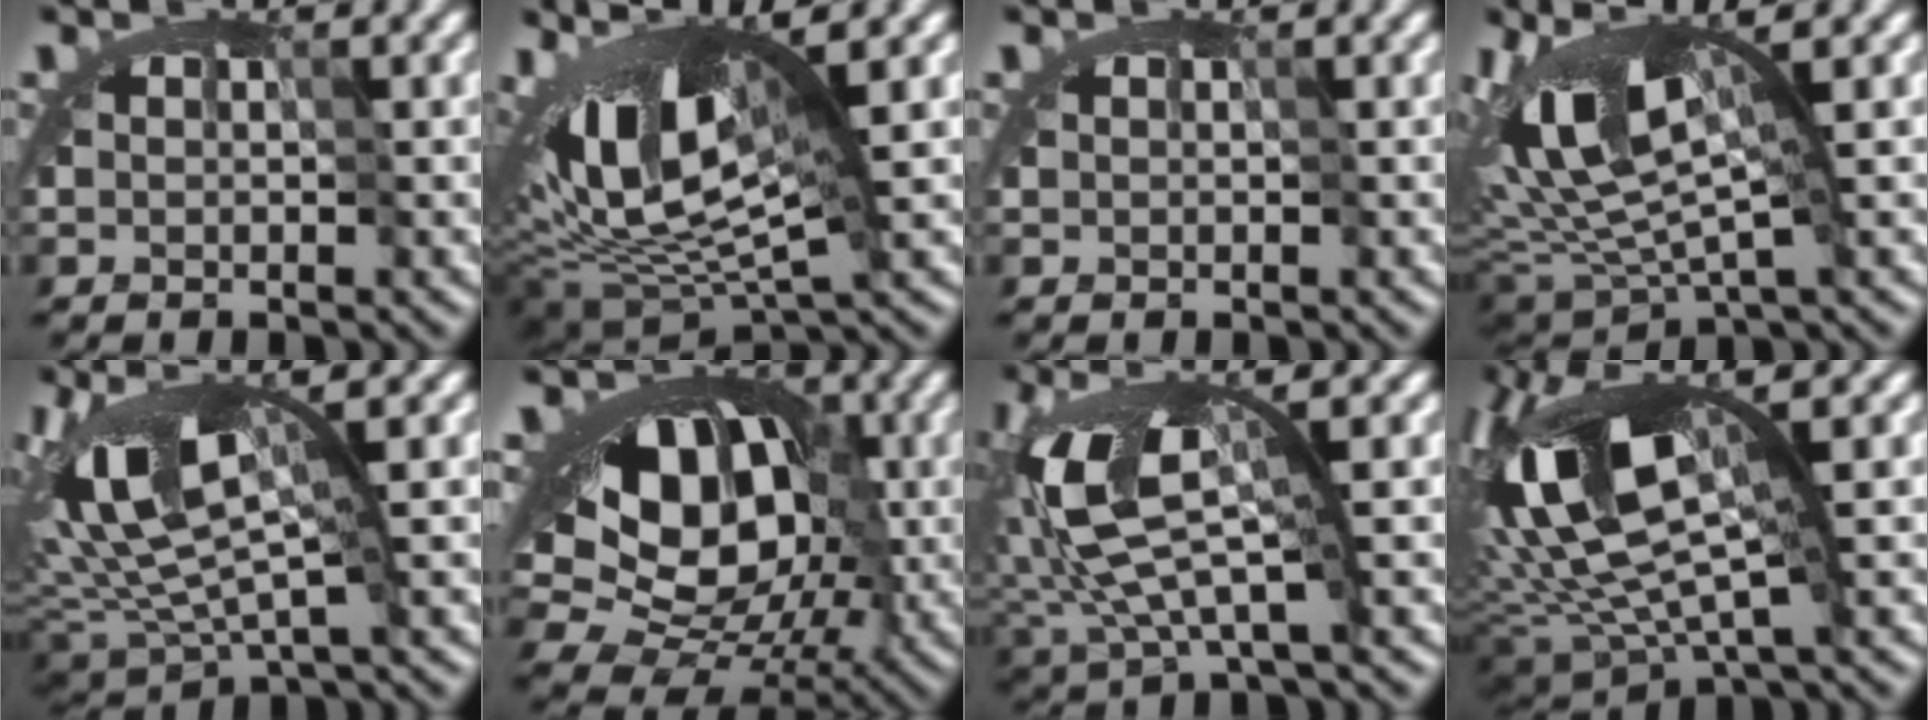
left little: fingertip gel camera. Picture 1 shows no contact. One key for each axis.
{"total": 12.1, "fx": -0.4, "fy": 4.8, "fz": 11.1, "tx": -0.185, "ty": -0.009, "tz": 0.012}
{"total": 0.0}
{"total": 8.0, "fx": 0.1, "fy": 2.8, "fz": 7.5, "tx": -0.151, "ty": -0.008, "tz": -0.002}
{"total": 6.9, "fx": -0.3, "fy": 2.2, "fz": 6.5, "tx": -0.137, "ty": -0.006, "tz": -0.012}
{"total": 12.8, "fx": 1.7, "fy": 9.3, "fz": 8.6, "tx": -0.125, "ty": 0.037, "tz": 0.008}
{"total": 7.3, "fx": -0.2, "fy": 2.2, "fz": 6.9, "tx": -0.157, "ty": -0.005, "tz": -0.009}
{"total": 11.7, "fx": -0.5, "fy": 4.2, "fz": 10.9, "tx": -0.227, "ty": -0.003, "tz": -0.016}